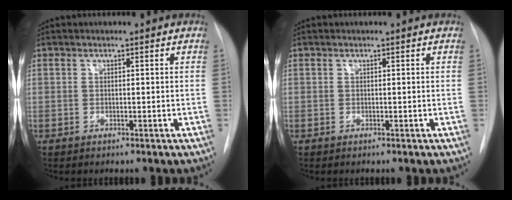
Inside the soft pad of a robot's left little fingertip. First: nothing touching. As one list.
[{"total": 0.0}]